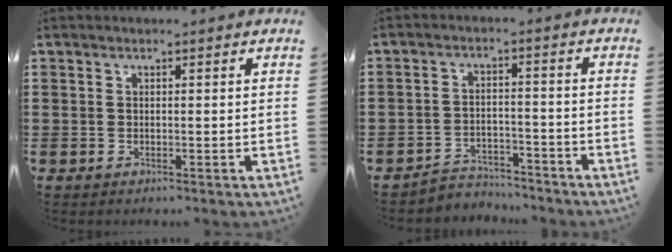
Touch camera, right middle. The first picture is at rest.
{"total": 3.8, "force": [-3.7, 0.8, 0.0], "torque": [-0.006, 0.005, -0.080]}